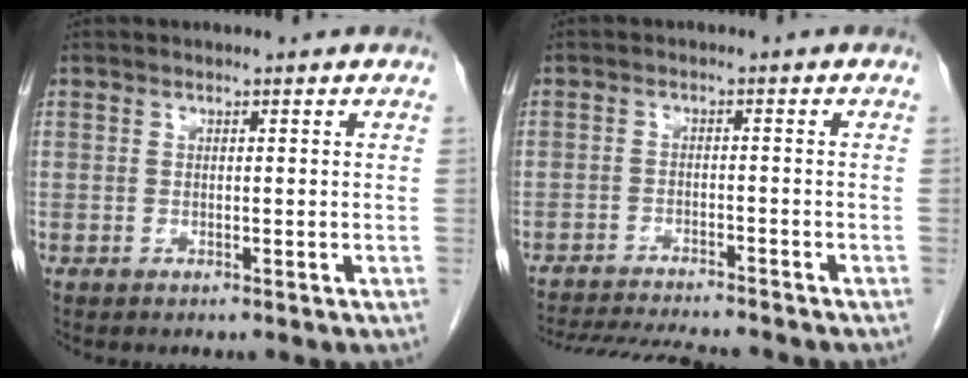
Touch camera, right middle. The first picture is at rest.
{"total": 13.2, "force": [-12.1, 1.1, 5.1], "torque": [-0.082, -0.018, -0.174]}